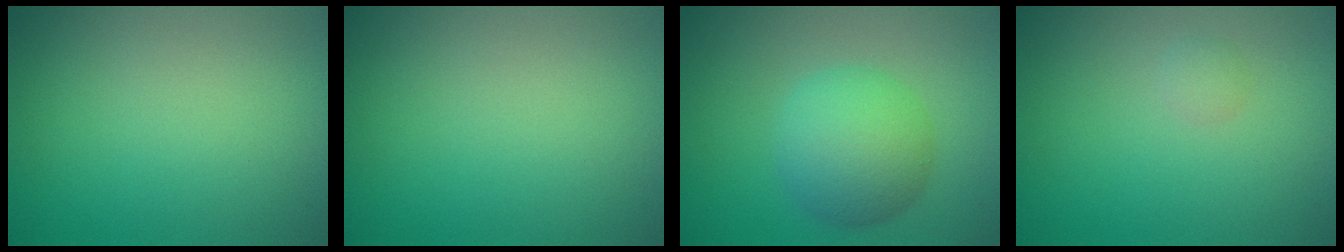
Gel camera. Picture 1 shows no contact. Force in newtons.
{"total": 0.0}
{"total": 5.1, "press": 5.1, "slide": 0.1}
{"total": 0.7, "press": 0.7, "slide": 0.0}